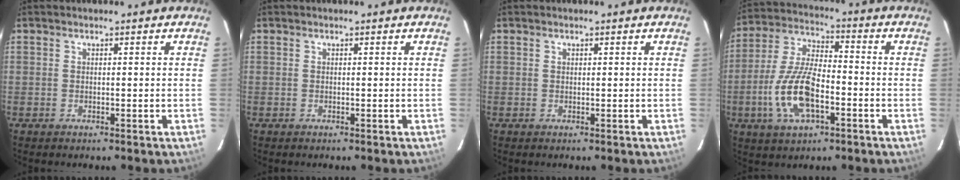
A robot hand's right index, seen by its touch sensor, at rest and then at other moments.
{"total": 0.0}
{"total": 0.0}
{"total": 13.8, "force": [-4.6, 5.7, 11.7], "torque": [-0.251, -0.001, -0.088]}